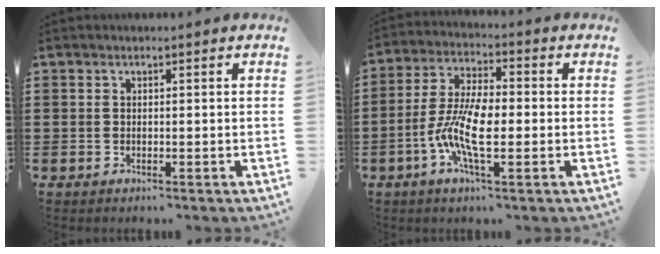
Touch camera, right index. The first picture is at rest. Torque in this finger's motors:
{"motor_torque": [2.14, 0.00, 0.32, 0.21]}